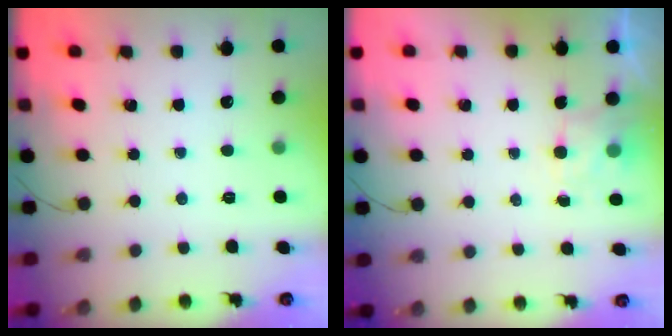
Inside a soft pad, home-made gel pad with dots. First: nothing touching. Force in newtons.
{"total": 2.5, "press": 2.1, "slide": 1.4}